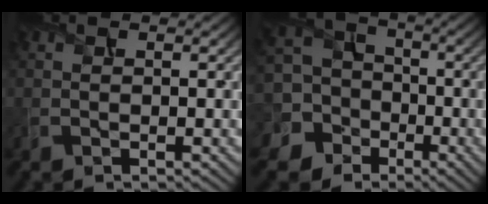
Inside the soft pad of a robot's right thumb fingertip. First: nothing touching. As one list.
[{"total": 10.5, "force": [-2.6, 9.4, 3.9], "torque": [-0.137, 0.003, -0.082]}]